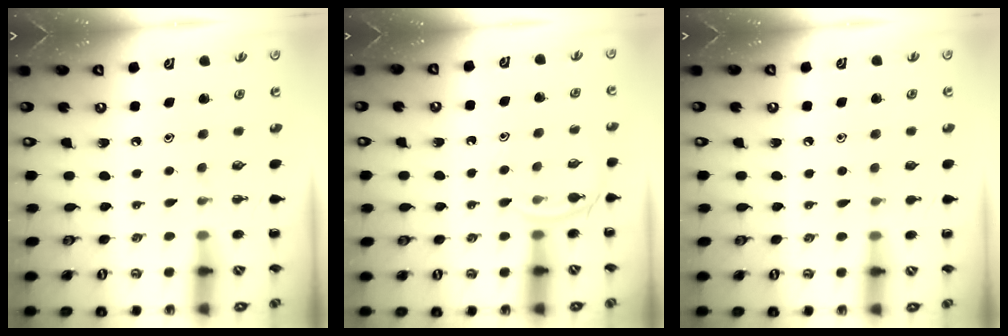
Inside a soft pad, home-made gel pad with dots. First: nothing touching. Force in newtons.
{"total": 5.1, "press": 4.8, "slide": 1.5}
{"total": 2.6, "press": 2.4, "slide": 1.0}